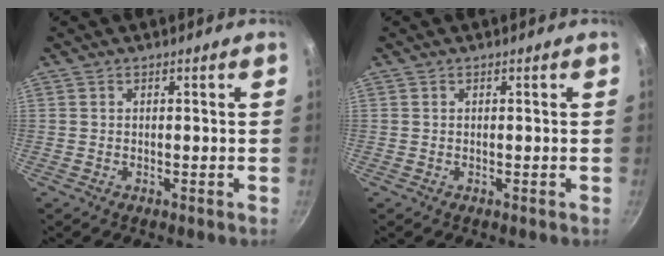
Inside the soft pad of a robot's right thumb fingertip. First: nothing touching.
{"total": 0.0}